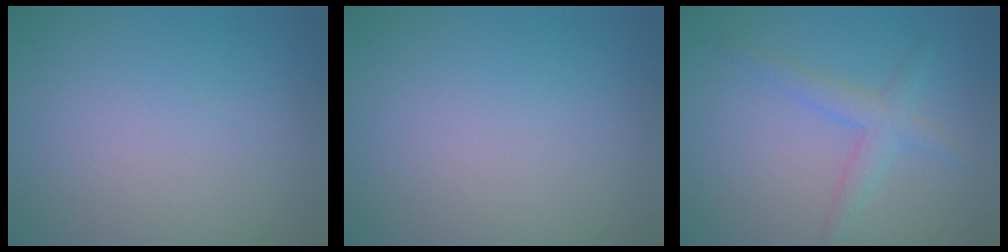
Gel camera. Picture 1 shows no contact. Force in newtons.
{"total": 0.0}
{"total": 2.4, "press": 2.4, "slide": 0.1}